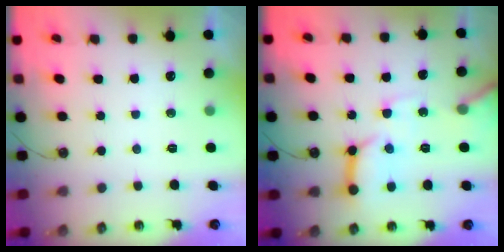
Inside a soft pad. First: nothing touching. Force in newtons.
{"total": 13.6, "press": 13.5, "slide": 1.3}